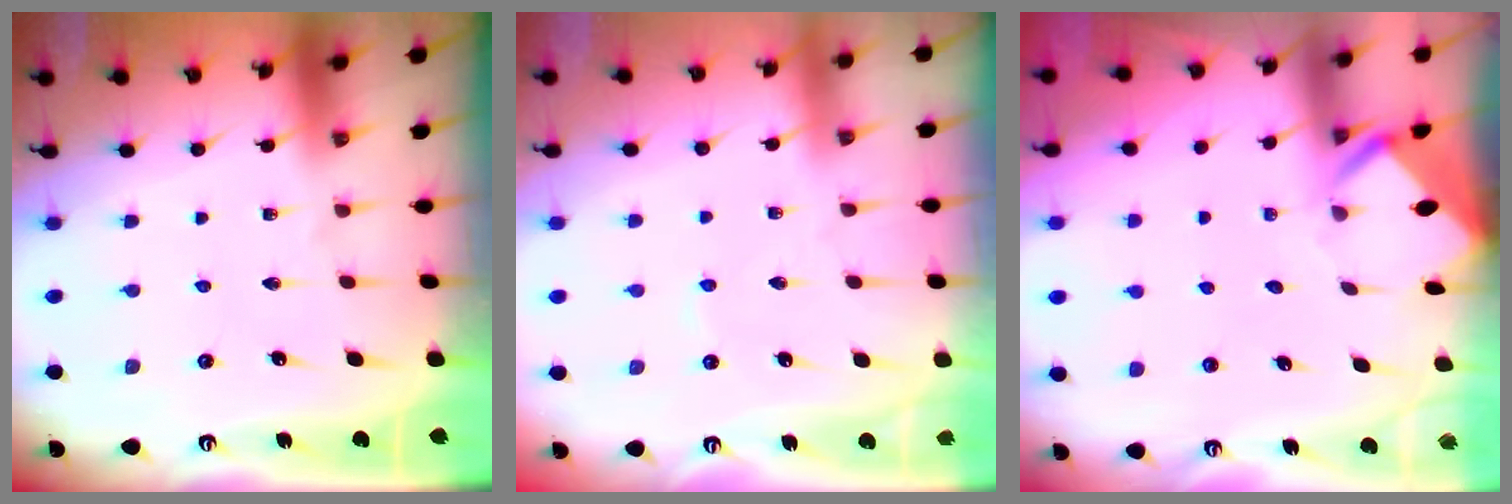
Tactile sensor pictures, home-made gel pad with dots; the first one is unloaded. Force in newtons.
{"total": 1.6, "press": 1.6, "slide": 0.3}
{"total": 4.0, "press": 3.9, "slide": 0.3}